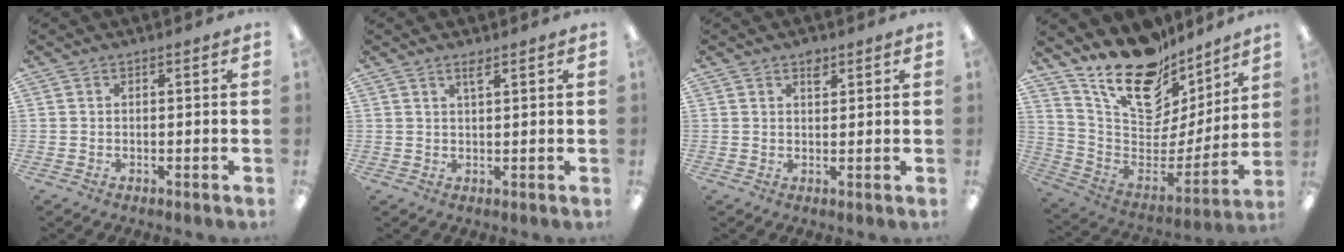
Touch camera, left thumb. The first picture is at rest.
{"total": 2.2, "force": [1.7, 0.5, 1.4], "torque": [-0.032, 0.003, 0.030]}
{"total": 2.8, "force": [1.9, 1.5, 1.5], "torque": [-0.007, -0.008, 0.028]}
{"total": 22.1, "force": [16.3, 10.9, 10.4], "torque": [-0.168, -0.119, 0.291]}